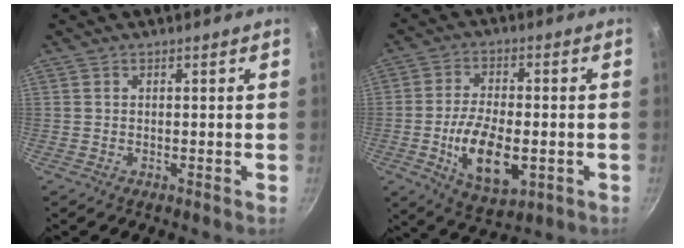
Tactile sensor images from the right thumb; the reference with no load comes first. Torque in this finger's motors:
{"motor_torque": [-0.29, 0.70, 0.09, -0.16, 0.17]}